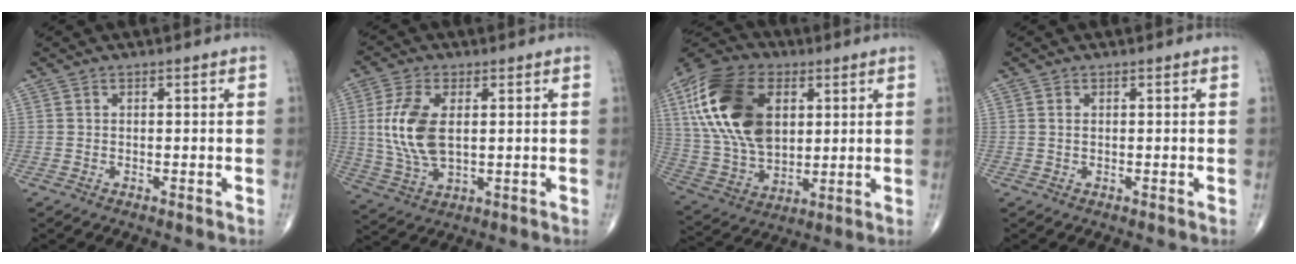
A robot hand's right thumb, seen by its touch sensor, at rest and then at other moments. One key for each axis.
{"total": 11.2, "fx": 1.5, "fy": 5.9, "fz": 9.5, "tx": -0.205, "ty": -0.008, "tz": 0.035}
{"total": 23.0, "fx": 6.3, "fy": 14.3, "fz": 16.9, "tx": -0.329, "ty": -0.010, "tz": 0.115}
{"total": 0.6, "fx": 0.2, "fy": 0.3, "fz": 0.5, "tx": -0.012, "ty": 0.004, "tz": 0.005}